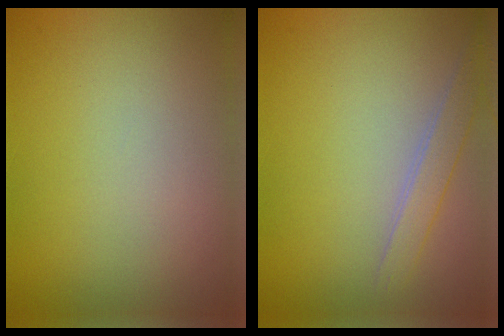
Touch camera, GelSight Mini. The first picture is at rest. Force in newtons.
{"total": 1.9, "press": 1.9, "slide": 0.1}